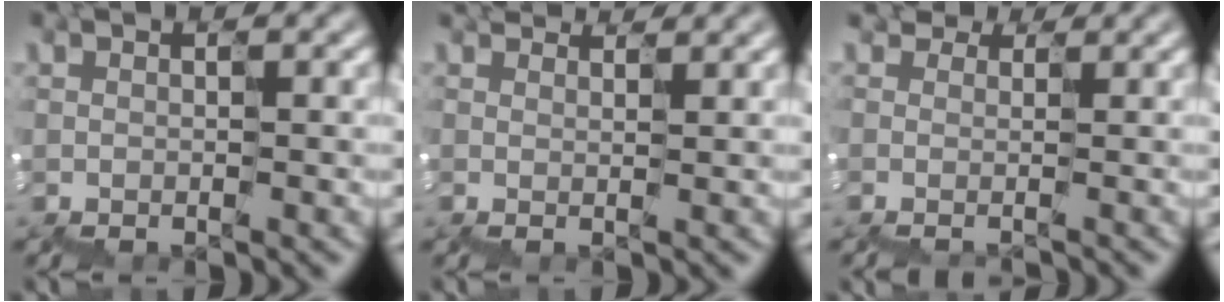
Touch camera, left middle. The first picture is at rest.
{"total": 3.5, "force": [3.0, 1.2, 1.2], "torque": [-0.012, 0.032, 0.042]}
{"total": 3.6, "force": [2.0, 2.5, 1.6], "torque": [-0.039, 0.025, 0.047]}